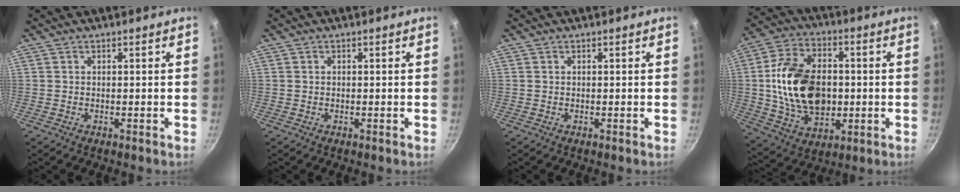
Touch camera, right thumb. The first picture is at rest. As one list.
[{"total": 0.0}, {"total": 0.0}, {"total": 19.8, "force": [-0.1, 13.4, 14.5], "torque": [-0.239, 0.015, 0.003]}]